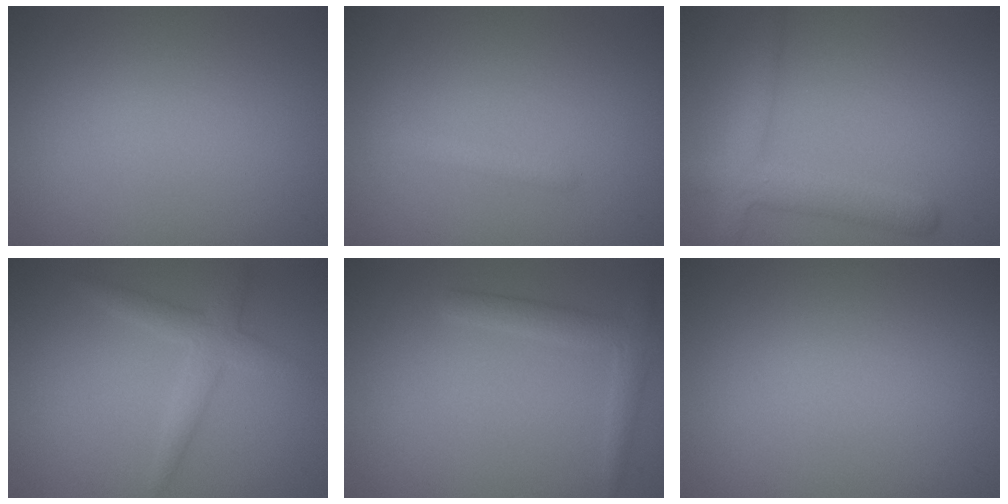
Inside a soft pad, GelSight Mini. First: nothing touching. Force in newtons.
{"total": 1.1, "press": 1.1, "slide": 0.0}
{"total": 4.1, "press": 4.1, "slide": 0.2}
{"total": 2.7, "press": 2.7, "slide": 0.2}
{"total": 2.3, "press": 2.2, "slide": 0.2}
{"total": 0.0}